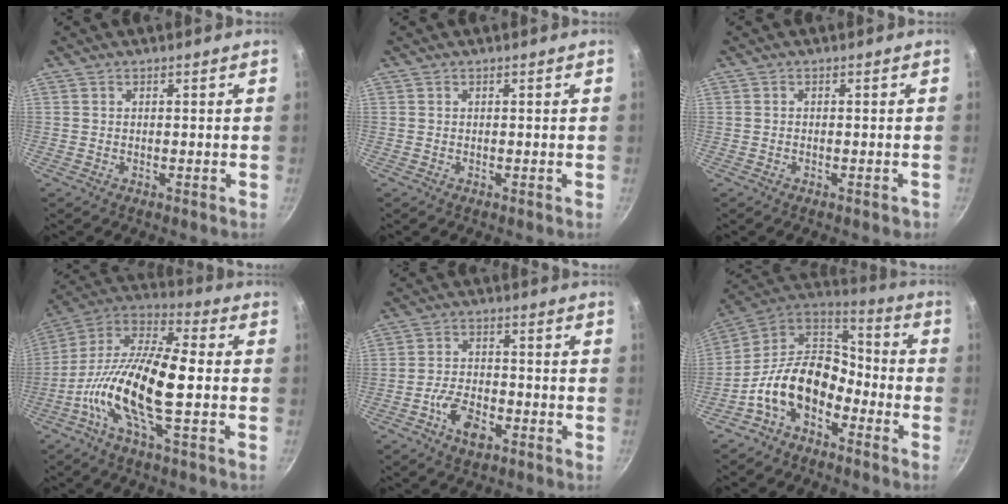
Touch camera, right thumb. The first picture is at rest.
{"total": 0.0}
{"total": 1.3, "force": [-0.8, 0.6, 0.7], "torque": [-0.010, 0.013, -0.005]}
{"total": 19.1, "force": [-3.3, 6.4, 17.7], "torque": [-0.335, 0.036, -0.086]}
{"total": 6.9, "force": [-3.3, 3.7, 4.8], "torque": [-0.084, 0.024, -0.063]}
{"total": 16.0, "force": [-6.4, 10.5, 10.3], "torque": [-0.154, 0.070, -0.142]}